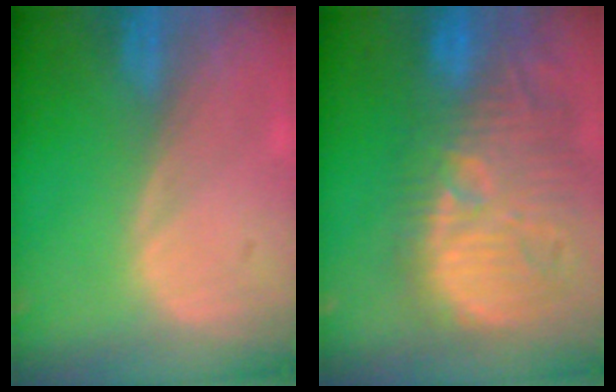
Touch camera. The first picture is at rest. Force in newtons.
{"total": 13.5, "press": 12.5, "slide": 5.0}